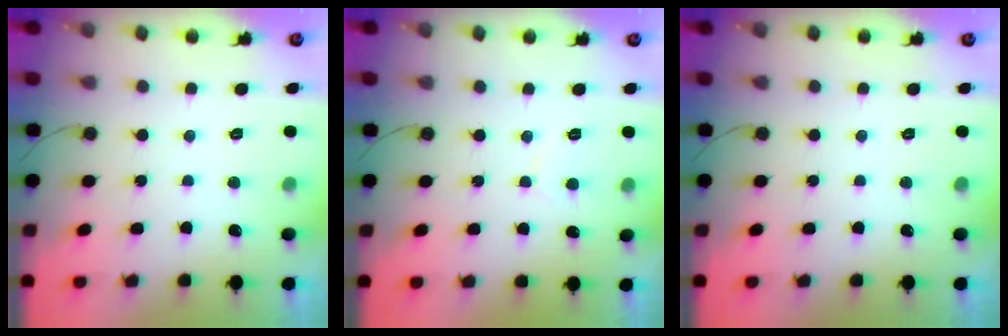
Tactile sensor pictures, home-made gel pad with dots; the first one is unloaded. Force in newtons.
{"total": 2.5, "press": 2.5, "slide": 0.3}
{"total": 0.0}